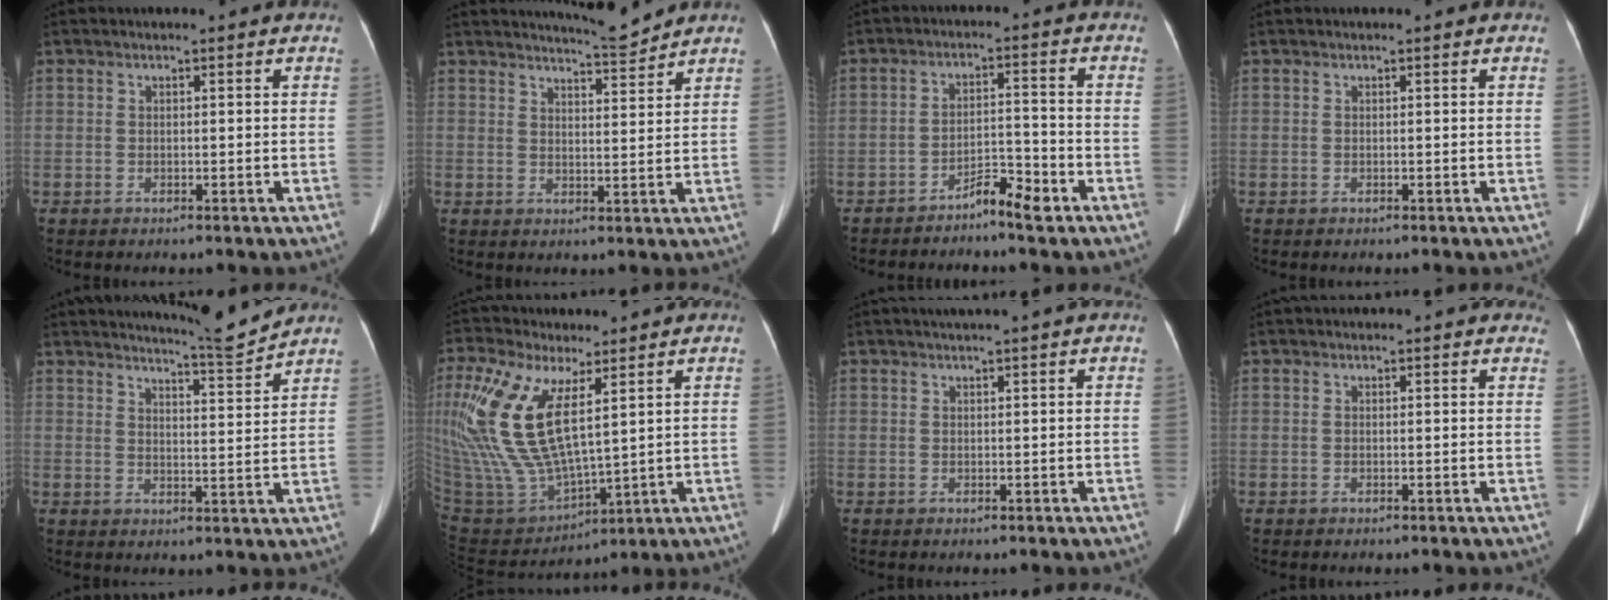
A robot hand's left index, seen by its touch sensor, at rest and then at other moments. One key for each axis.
{"total": 5.0, "fx": 4.9, "fy": -0.6, "fz": 0.7, "tx": -0.021, "ty": -0.013, "tz": 0.075}
{"total": 4.4, "fx": -3.7, "fy": 0.3, "fz": 2.3, "tx": -0.039, "ty": -0.001, "tz": -0.067}
{"total": 0.0}
{"total": 6.6, "fx": 6.3, "fy": -1.6, "fz": 0.8, "tx": -0.026, "ty": -0.029, "tz": 0.096}
{"total": 20.7, "fx": 7.4, "fy": 8.1, "fz": 17.6, "tx": -0.423, "ty": 0.001, "tz": 0.153}
{"total": 1.6, "fx": 1.2, "fy": -0.4, "fz": 1.0, "tx": -0.012, "ty": 0.012, "tz": 0.025}
{"total": 2.8, "fx": 2.6, "fy": 0.9, "fz": 0.7, "tx": -0.003, "ty": 0.005, "tz": 0.013}